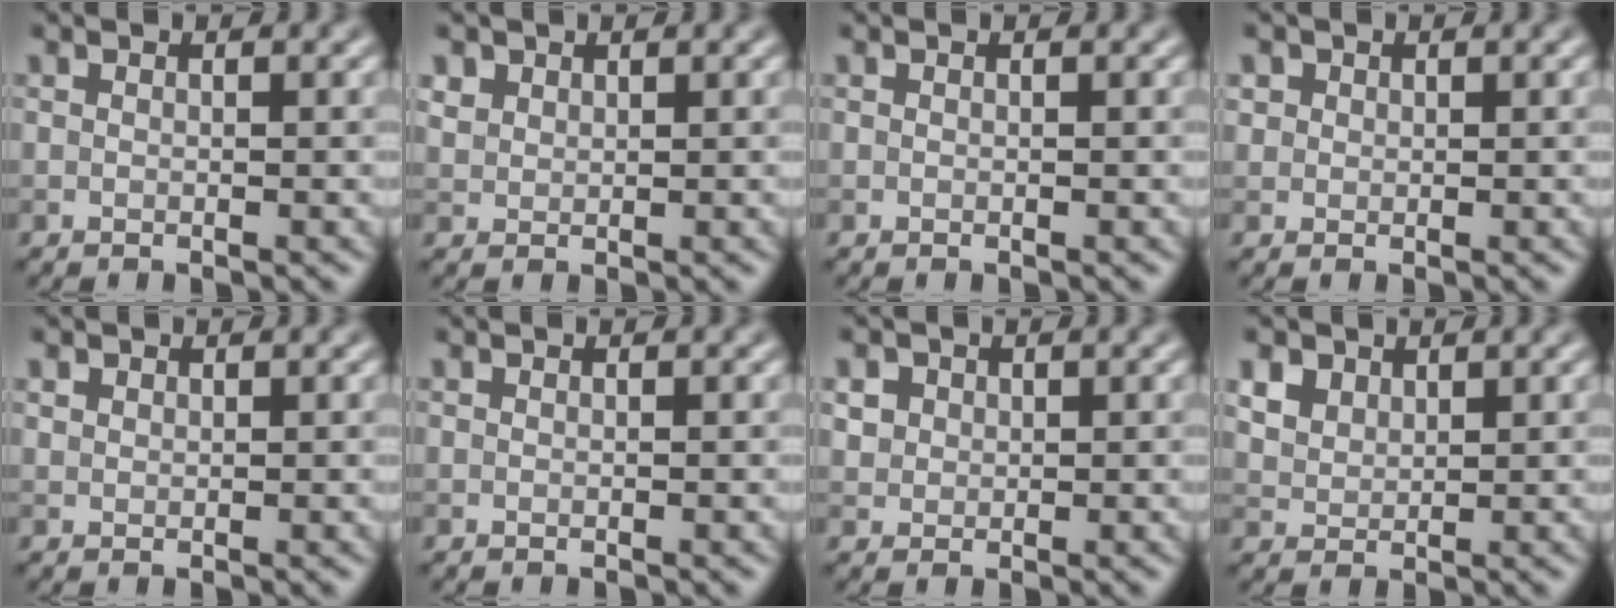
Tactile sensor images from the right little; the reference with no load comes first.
{"total": 1.4, "force": [0.9, 1.0, 0.3], "torque": [-0.008, 0.002, 0.021]}
{"total": 0.0}
{"total": 1.0, "force": [0.4, 0.9, 0.2], "torque": [0.002, -0.003, 0.006]}
{"total": 0.7, "force": [0.5, 0.4, 0.1], "torque": [-0.001, 0.000, 0.011]}
{"total": 0.0}
{"total": 2.5, "force": [1.0, 2.1, 1.0], "torque": [-0.026, 0.005, 0.028]}
{"total": 3.7, "force": [2.3, 2.4, 1.6], "torque": [-0.053, 0.007, 0.049]}